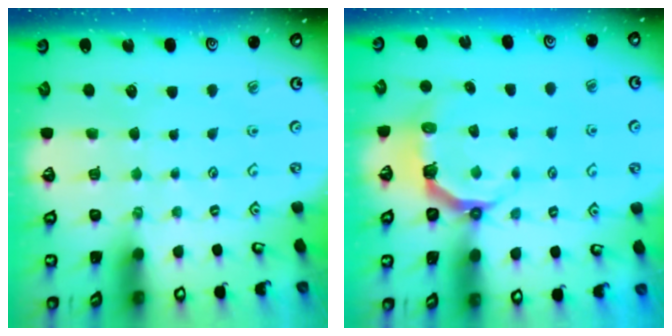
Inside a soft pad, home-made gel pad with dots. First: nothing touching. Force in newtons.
{"total": 5.4, "press": 3.7, "slide": 3.9}